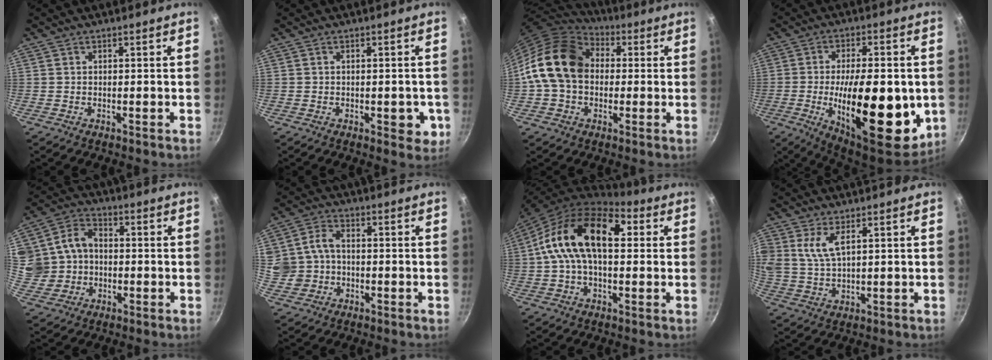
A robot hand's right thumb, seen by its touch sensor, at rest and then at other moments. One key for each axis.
{"total": 4.5, "fx": -1.1, "fy": 2.4, "fz": 3.7, "tx": -0.026, "ty": 0.003, "tz": -0.013}
{"total": 16.8, "fx": 1.2, "fy": 12.7, "fz": 11.0, "tx": -0.174, "ty": 0.033, "tz": 0.009}
{"total": 24.5, "fx": -4.2, "fy": 10.0, "fz": 22.0, "tx": -0.313, "ty": -0.004, "tz": -0.054}
{"total": 12.0, "fx": 0.2, "fy": 10.4, "fz": 6.1, "tx": -0.102, "ty": 0.021, "tz": 0.003}
{"total": 7.3, "fx": -0.7, "fy": 6.3, "fz": 3.6, "tx": -0.052, "ty": 0.020, "tz": -0.011}
{"total": 18.1, "fx": 3.1, "fy": 10.5, "fz": 14.5, "tx": -0.224, "ty": 0.026, "tz": 0.029}
{"total": 6.0, "fx": 2.4, "fy": 2.9, "fz": 4.7, "tx": -0.094, "ty": -0.012, "tz": 0.053}